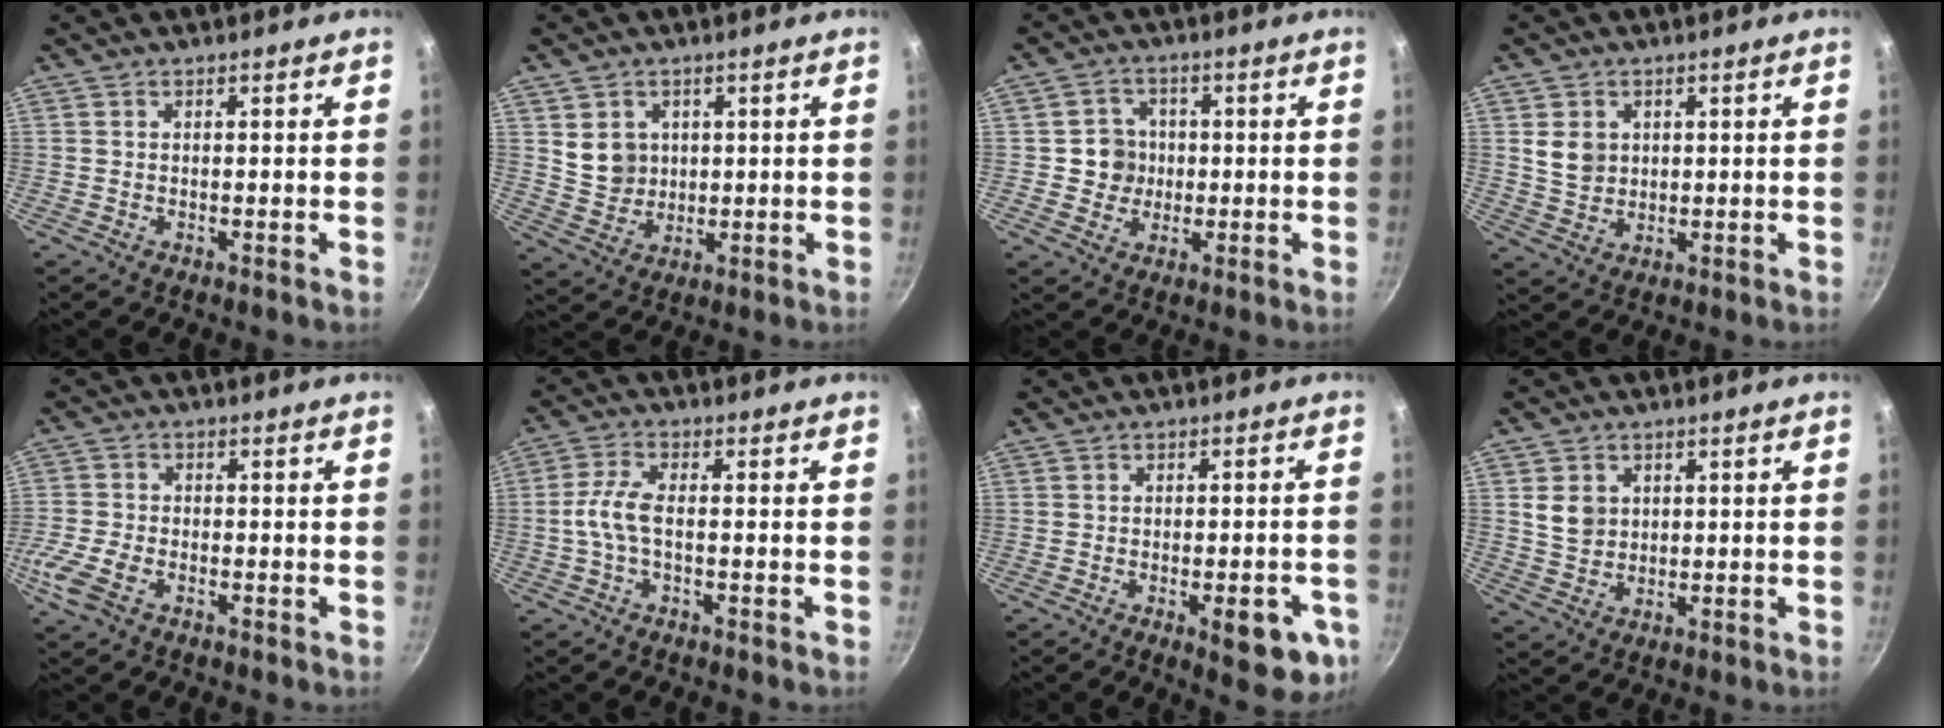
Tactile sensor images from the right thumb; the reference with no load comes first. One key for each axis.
{"total": 6.1, "fx": 1.8, "fy": 5.3, "fz": 2.5, "tx": -0.020, "ty": -0.013, "tz": 0.042}
{"total": 5.9, "fx": -0.1, "fy": 5.7, "fz": 1.7, "tx": 0.007, "ty": 0.011, "tz": -0.004}
{"total": 5.1, "fx": 1.4, "fy": 4.2, "fz": 2.6, "tx": -0.028, "ty": -0.009, "tz": 0.033}
{"total": 6.6, "fx": -3.1, "fy": 3.7, "fz": 4.5, "tx": -0.115, "ty": 0.005, "tz": -0.061}
{"total": 5.2, "fx": -0.7, "fy": 2.1, "fz": 4.8, "tx": -0.115, "ty": 0.012, "tz": -0.020}
{"total": 8.3, "fx": -3.7, "fy": 3.0, "fz": 6.8, "tx": -0.069, "ty": 0.012, "tz": -0.040}
{"total": 5.0, "fx": 1.4, "fy": 4.1, "fz": 2.4, "tx": -0.026, "ty": -0.008, "tz": 0.033}